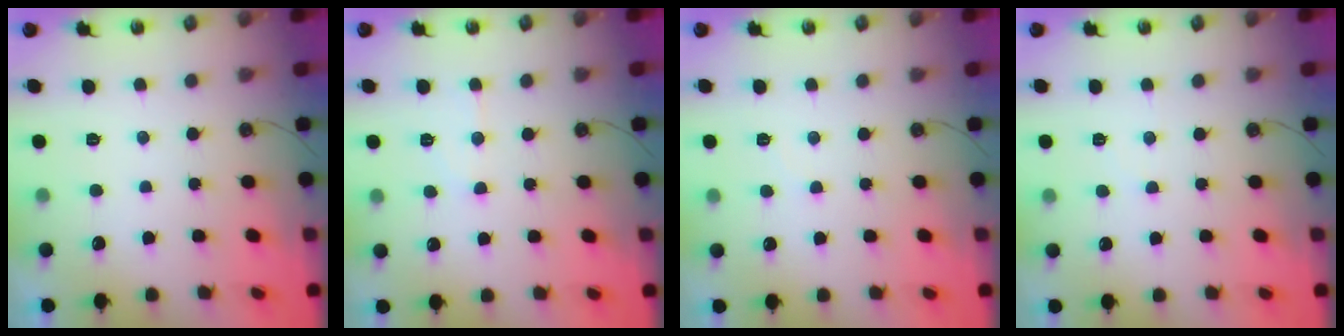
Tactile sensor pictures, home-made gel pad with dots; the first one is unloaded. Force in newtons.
{"total": 7.1, "press": 7.0, "slide": 0.6}
{"total": 4.0, "press": 3.9, "slide": 0.6}
{"total": 2.4, "press": 2.4, "slide": 0.4}